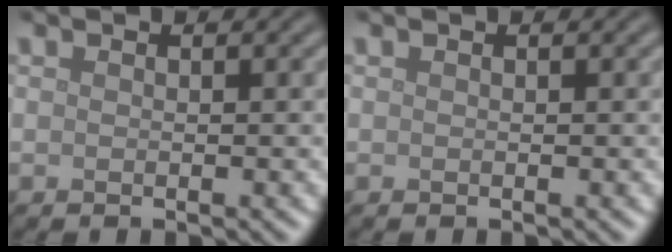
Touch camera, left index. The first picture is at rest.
{"total": 0.0}